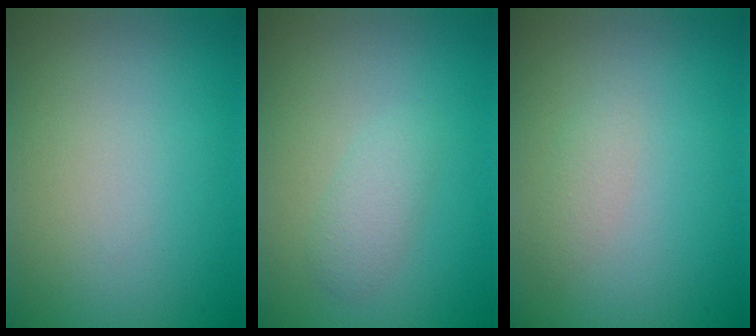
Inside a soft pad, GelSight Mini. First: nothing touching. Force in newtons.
{"total": 1.8, "press": 1.8, "slide": 0.2}
{"total": 1.1, "press": 1.1, "slide": 0.0}